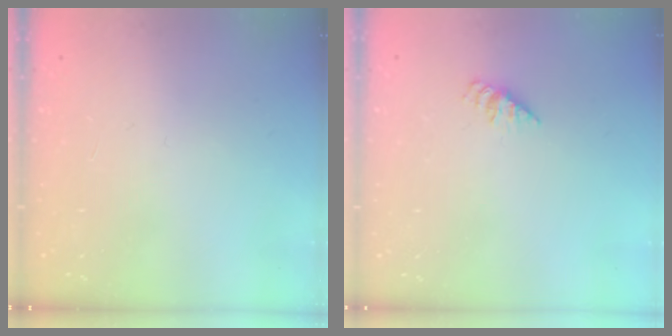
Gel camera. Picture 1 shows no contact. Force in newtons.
{"total": 1.6, "press": 1.6, "slide": 0.2}